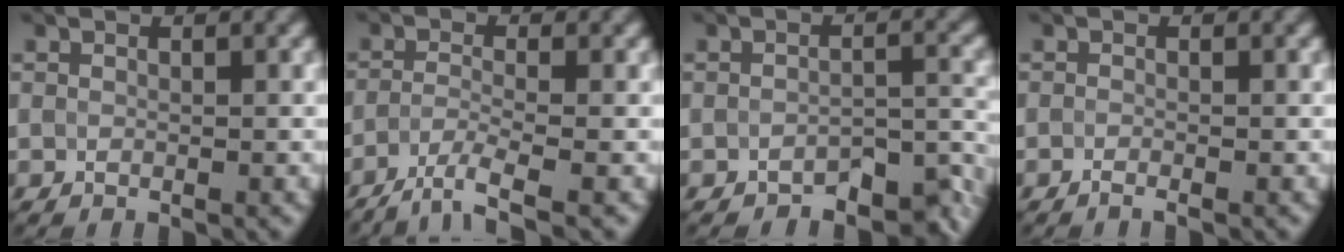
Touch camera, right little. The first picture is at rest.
{"total": 3.0, "force": [-2.7, 0.1, 1.4], "torque": [-0.027, -0.004, -0.059]}
{"total": 4.7, "force": [-4.3, 1.2, 1.3], "torque": [-0.014, -0.002, -0.058]}
{"total": 1.2, "force": [-1.2, -0.1, 0.2], "torque": [-0.002, -0.007, -0.021]}